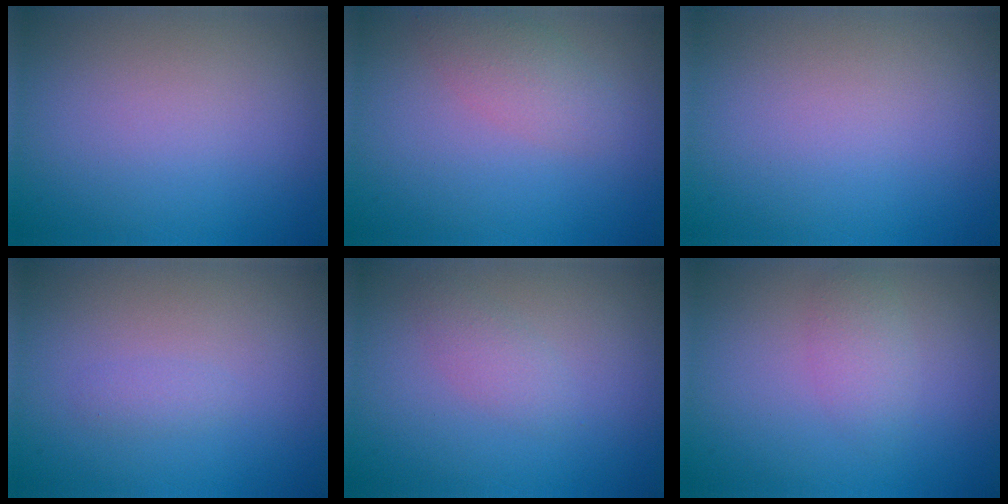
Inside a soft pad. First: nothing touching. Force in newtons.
{"total": 2.3, "press": 2.3, "slide": 0.1}
{"total": 0.0}
{"total": 0.8, "press": 0.8, "slide": 0.0}
{"total": 1.5, "press": 1.5, "slide": 0.1}
{"total": 1.8, "press": 1.8, "slide": 0.0}